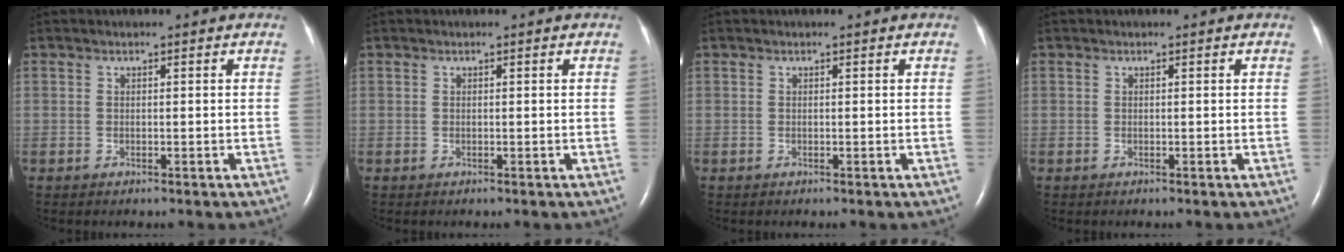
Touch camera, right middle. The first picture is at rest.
{"total": 0.0}
{"total": 0.0}
{"total": 0.0}